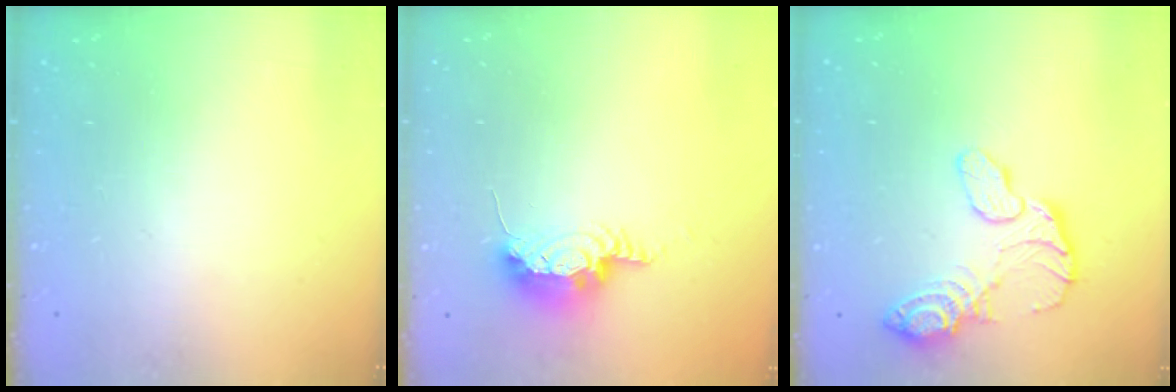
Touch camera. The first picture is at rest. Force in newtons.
{"total": 8.1, "press": 7.8, "slide": 2.1}
{"total": 12.0, "press": 11.9, "slide": 1.2}